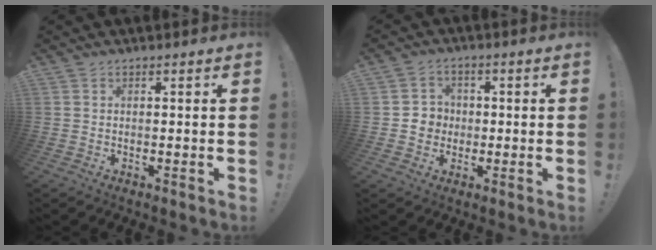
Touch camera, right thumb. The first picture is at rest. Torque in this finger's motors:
{"motor_torque": [0.00, 0.01, 0.00, 0.00, 0.00]}